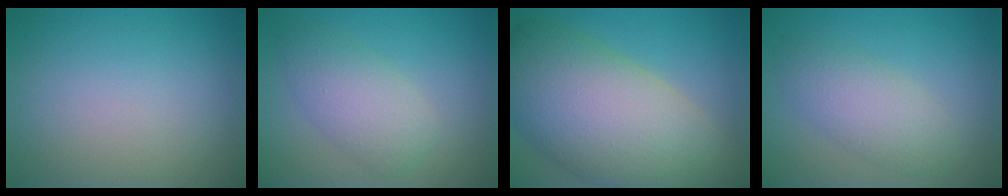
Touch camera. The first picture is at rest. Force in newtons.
{"total": 4.0, "press": 4.0, "slide": 0.0}
{"total": 14.4, "press": 14.4, "slide": 0.8}
{"total": 3.8, "press": 3.8, "slide": 0.1}